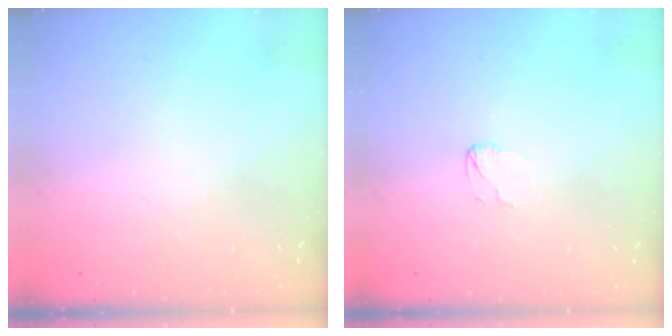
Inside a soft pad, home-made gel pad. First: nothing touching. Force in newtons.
{"total": 2.9, "press": 2.9, "slide": 0.2}